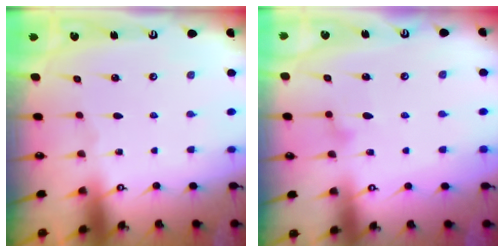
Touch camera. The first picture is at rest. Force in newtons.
{"total": 8.9, "press": 8.9, "slide": 0.5}